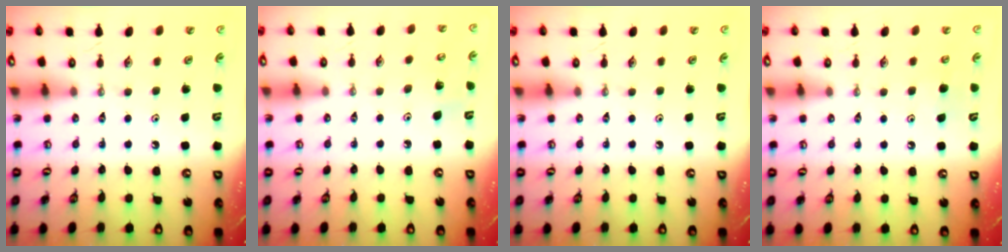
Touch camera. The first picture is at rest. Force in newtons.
{"total": 4.8, "press": 4.7, "slide": 0.9}
{"total": 0.0}
{"total": 6.6, "press": 6.4, "slide": 1.8}